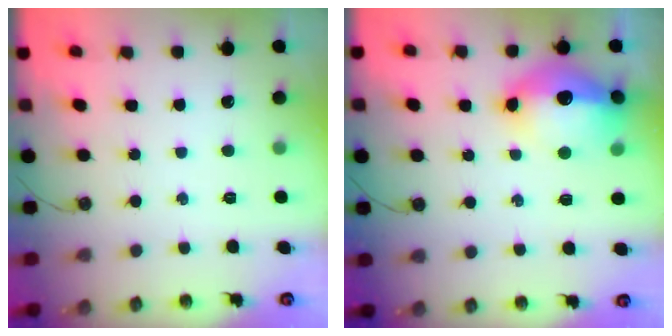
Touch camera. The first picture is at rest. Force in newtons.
{"total": 22.0, "press": 18.1, "slide": 12.6}